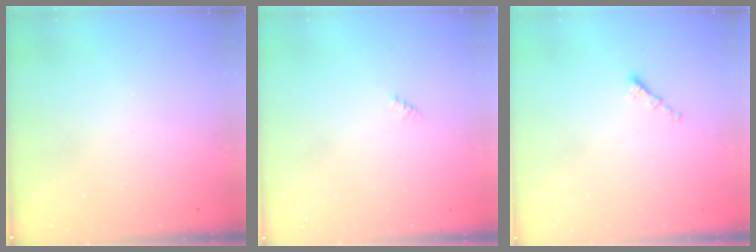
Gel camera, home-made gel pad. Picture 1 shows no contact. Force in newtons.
{"total": 0.0}
{"total": 1.4, "press": 1.3, "slide": 0.5}